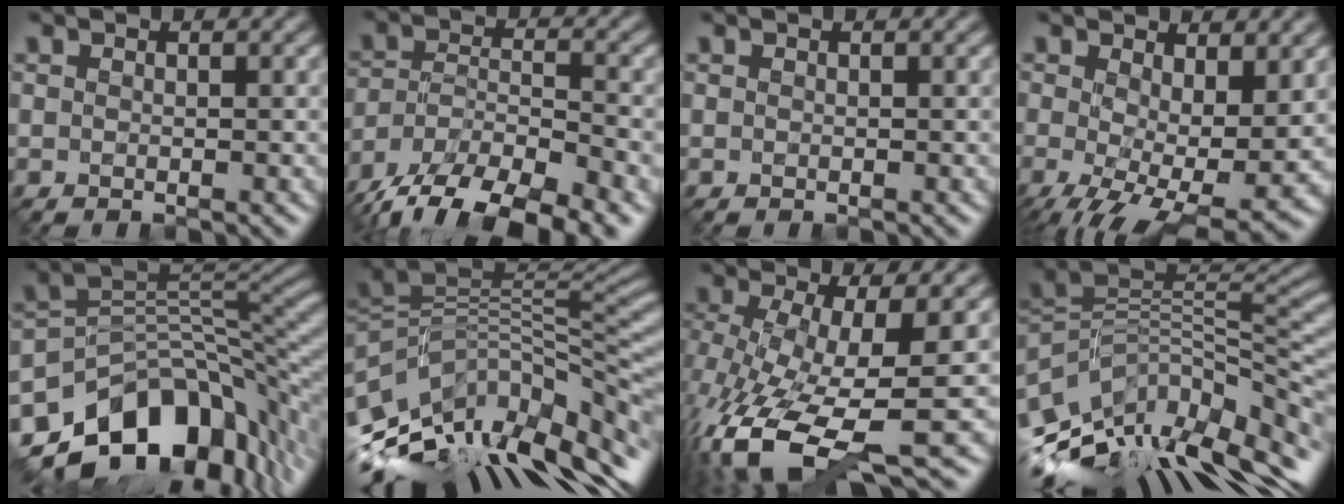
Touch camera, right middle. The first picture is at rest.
{"total": 13.1, "force": [-10.4, 4.7, 6.4], "torque": [-0.118, -0.027, -0.162]}
{"total": 0.0}
{"total": 9.9, "force": [-2.0, 4.6, 8.6], "torque": [-0.161, -0.035, -0.018]}
{"total": 13.3, "force": [-7.6, 8.0, 7.5], "torque": [-0.134, 0.003, -0.127]}
{"total": 13.2, "force": [-3.5, 6.8, 10.7], "torque": [-0.212, 0.008, -0.048]}
{"total": 11.6, "force": [-4.3, 4.0, 10.0], "torque": [-0.210, -0.030, -0.066]}
{"total": 12.2, "force": [-4.3, 6.4, 9.5], "torque": [-0.193, 0.012, -0.073]}